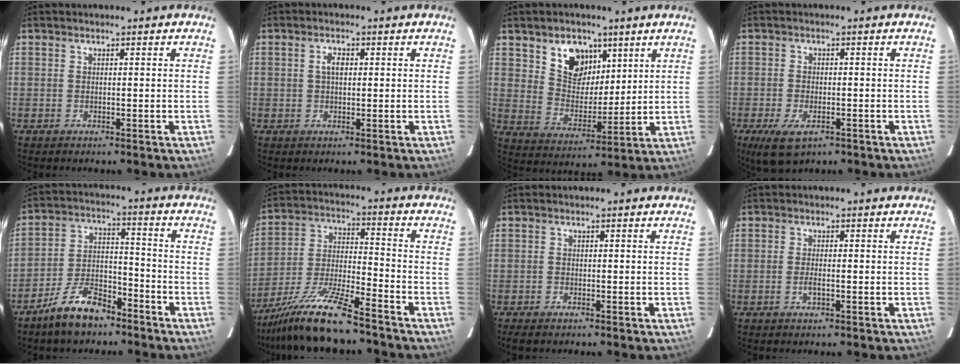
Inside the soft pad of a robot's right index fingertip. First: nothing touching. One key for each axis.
{"total": 2.4, "fx": 0.4, "fy": 1.3, "fz": 1.9, "tx": -0.037, "ty": 0.006, "tz": 0.008}
{"total": 10.3, "fx": 5.7, "fy": 7.1, "fz": 4.8, "tx": -0.086, "ty": 0.004, "tz": 0.111}
{"total": 7.0, "fx": -3.8, "fy": 3.5, "fz": 4.7, "tx": -0.111, "ty": -0.022, "tz": -0.066}
{"total": 10.6, "fx": -7.9, "fy": 4.7, "fz": 5.3, "tx": -0.109, "ty": 0.019, "tz": -0.138}
{"total": 14.6, "fx": -12.0, "fy": 1.3, "fz": 8.1, "tx": -0.174, "ty": -0.012, "tz": -0.222}
{"total": 1.8, "fx": -1.5, "fy": 0.8, "fz": 0.7, "tx": -0.021, "ty": -0.004, "tz": -0.029}
{"total": 1.8, "fx": -0.7, "fy": 0.4, "fz": 1.6, "tx": -0.033, "ty": -0.002, "tz": -0.013}